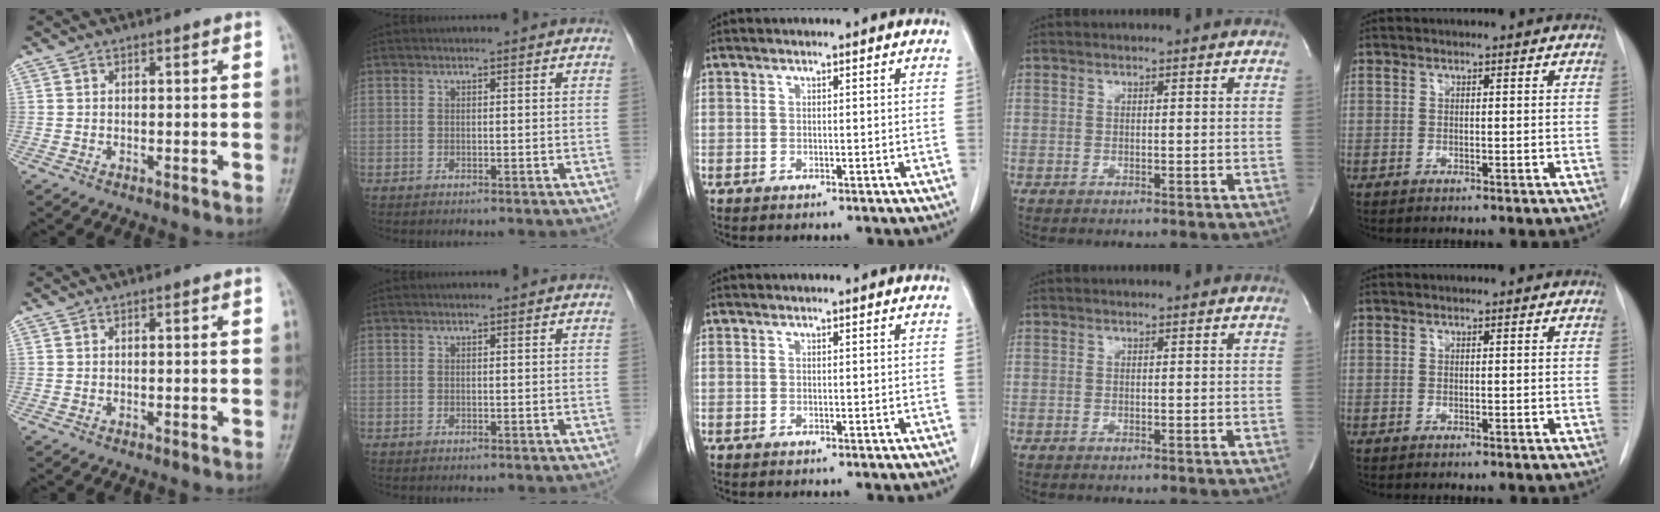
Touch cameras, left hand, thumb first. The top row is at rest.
{}